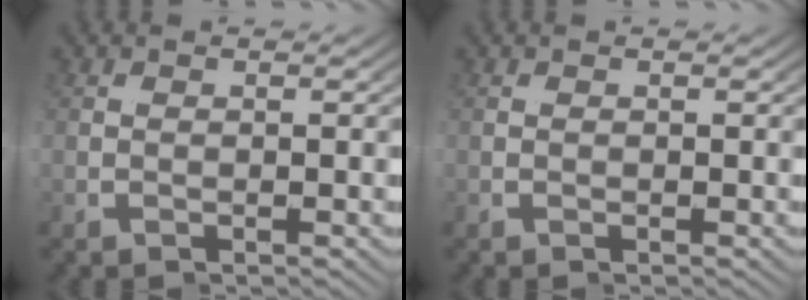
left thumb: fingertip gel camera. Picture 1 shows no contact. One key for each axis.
{"total": 0.0}